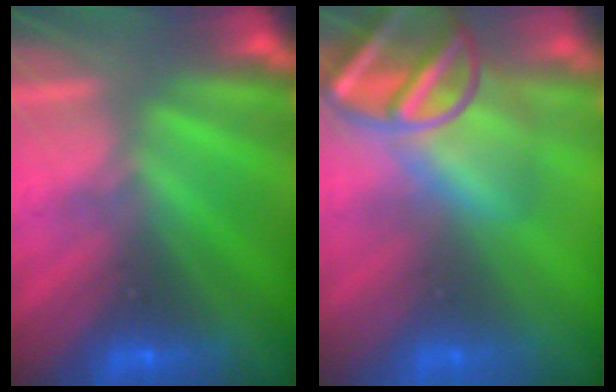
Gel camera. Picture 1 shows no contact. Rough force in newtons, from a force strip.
{"total": 6.6}